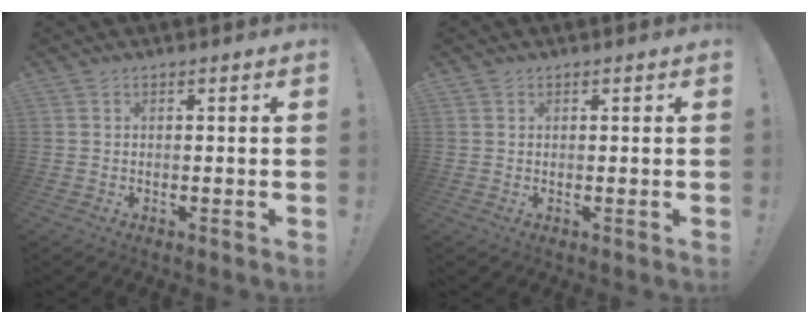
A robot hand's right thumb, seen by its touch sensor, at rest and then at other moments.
{"total": 0.7, "force": [0.4, 0.5, -0.1], "torque": [0.004, -0.002, 0.008]}